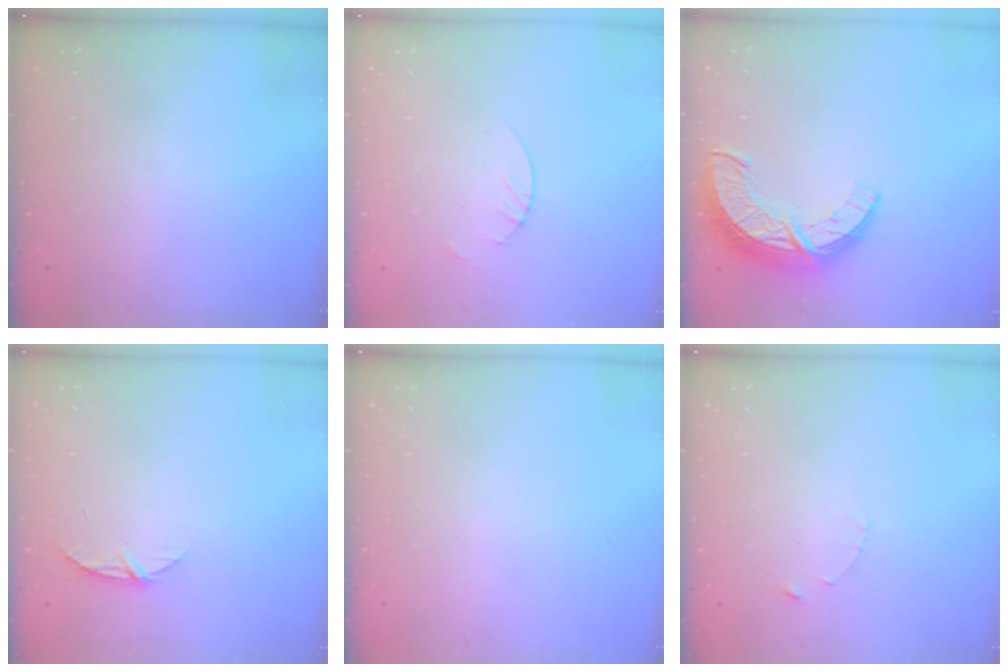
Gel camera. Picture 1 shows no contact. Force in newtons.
{"total": 1.8, "press": 1.8, "slide": 0.2}
{"total": 11.9, "press": 11.9, "slide": 0.8}
{"total": 5.4, "press": 5.4, "slide": 0.6}
{"total": 0.0}
{"total": 1.0, "press": 1.0, "slide": 0.2}